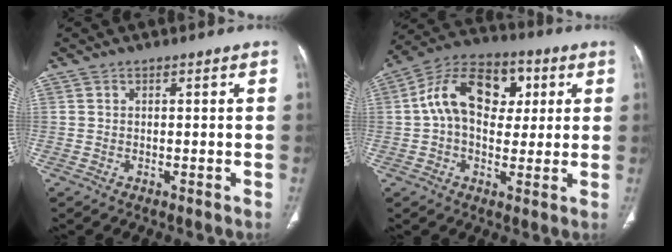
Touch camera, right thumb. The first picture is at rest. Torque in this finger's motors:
{"motor_torque": [0.39, 0.40, 0.48, -0.19, 0.14]}